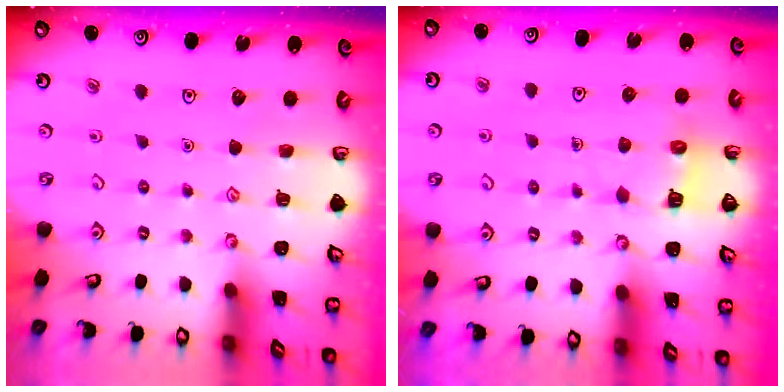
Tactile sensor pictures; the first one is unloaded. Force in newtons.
{"total": 4.8, "press": 4.8, "slide": 0.4}